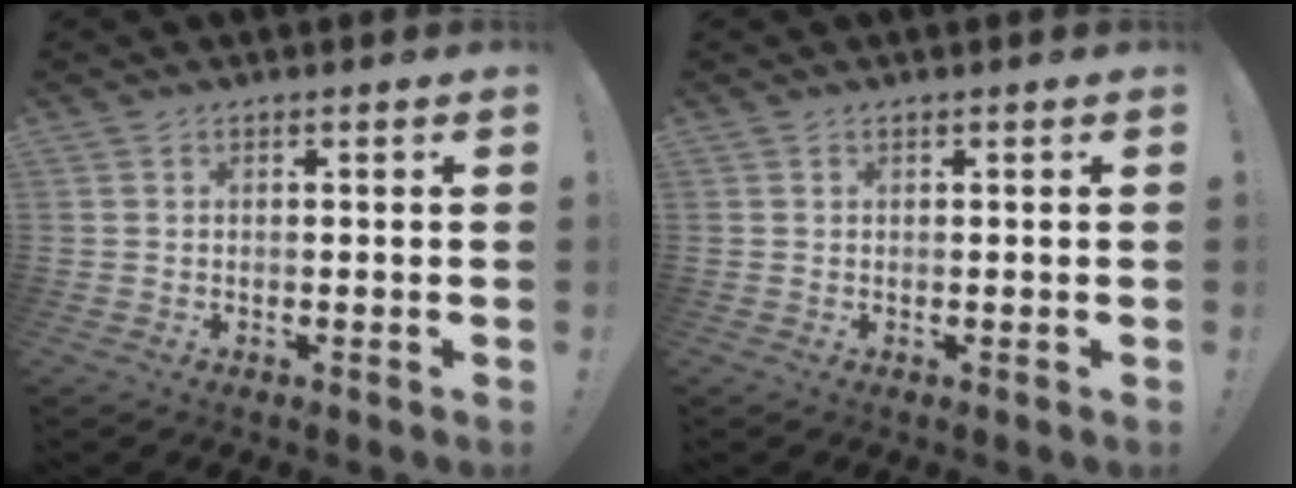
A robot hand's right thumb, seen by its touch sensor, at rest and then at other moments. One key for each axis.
{"total": 0.0}